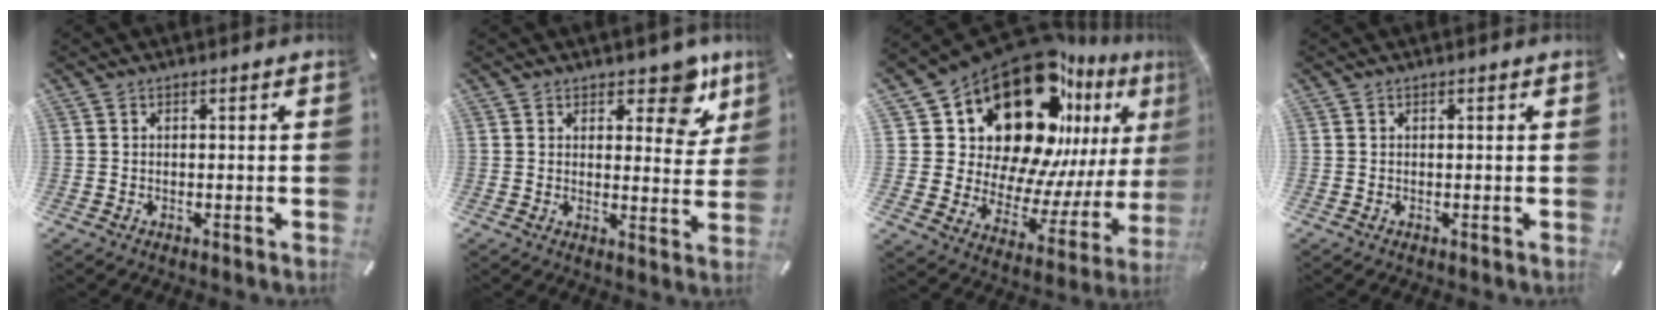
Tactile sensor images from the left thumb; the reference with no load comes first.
{"total": 9.2, "force": [6.3, 4.8, 4.7], "torque": [-0.030, -0.049, 0.103]}
{"total": 25.3, "force": [16.1, 14.3, 13.4], "torque": [-0.222, -0.147, 0.291]}
{"total": 0.0}